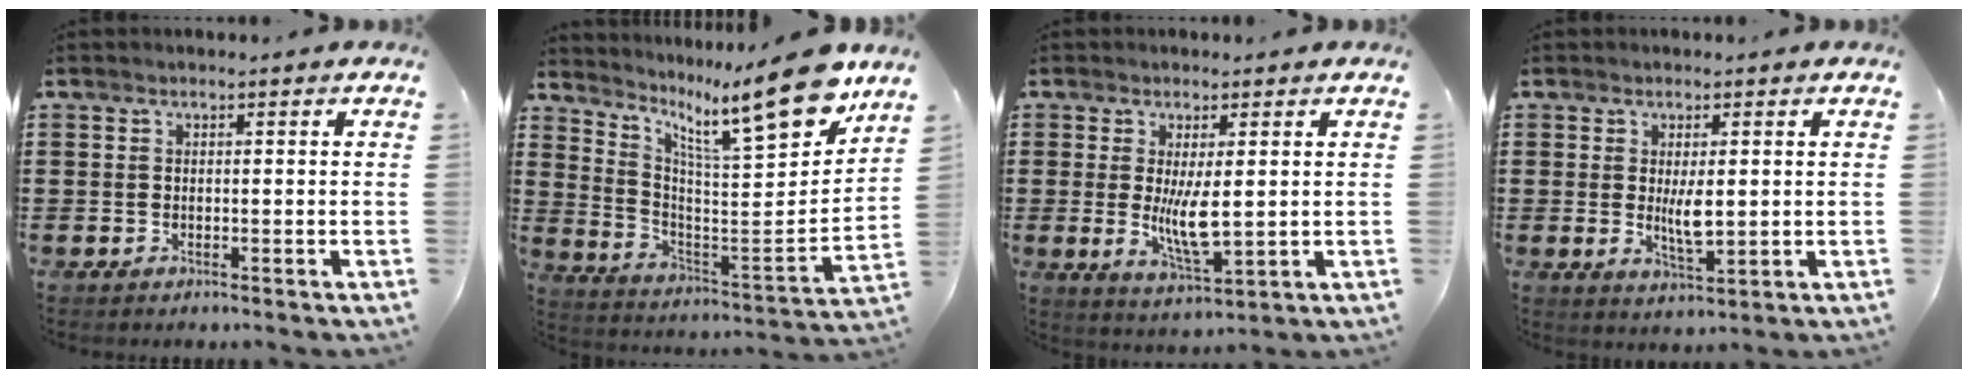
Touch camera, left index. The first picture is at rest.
{"total": 13.7, "force": [10.5, 2.0, 8.5], "torque": [-0.152, -0.086, 0.166]}
{"total": 6.2, "force": [0.5, 1.8, 5.9], "torque": [-0.117, -0.011, 0.004]}
{"total": 4.3, "force": [0.4, 1.2, 4.1], "torque": [-0.069, -0.003, 0.005]}